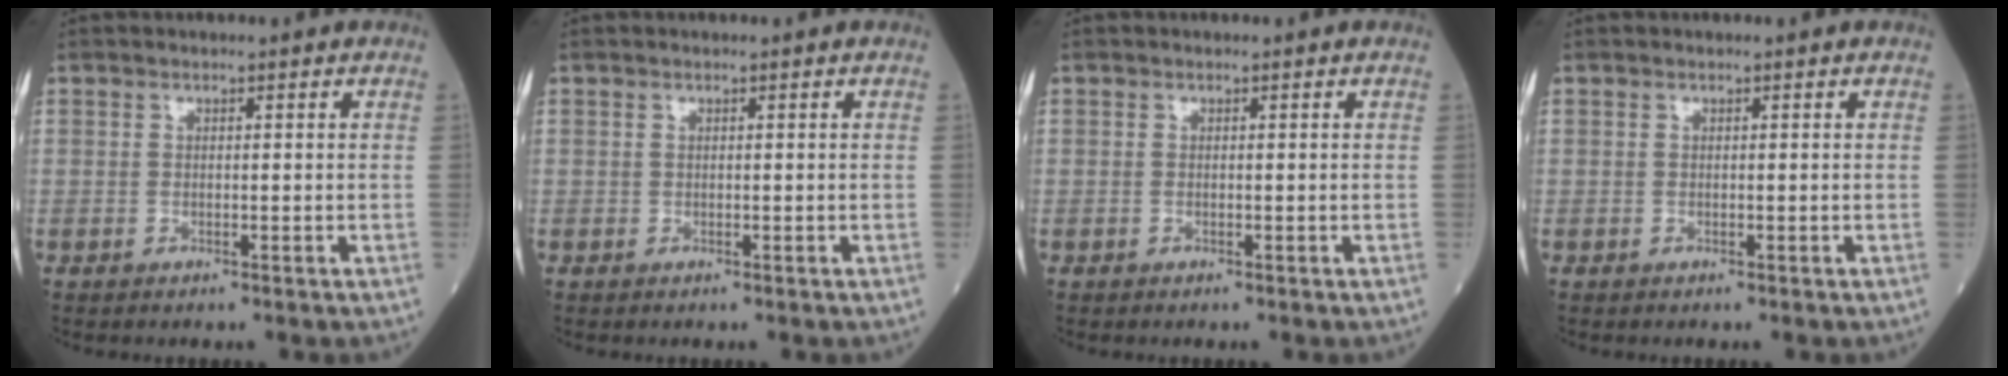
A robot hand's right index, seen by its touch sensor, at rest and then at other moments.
{"total": 0.0}
{"total": 0.0}
{"total": 0.0}